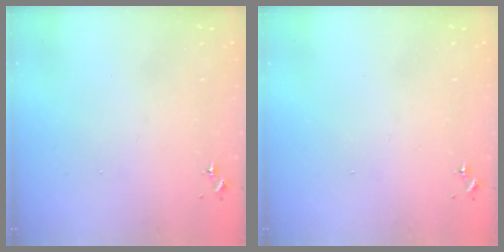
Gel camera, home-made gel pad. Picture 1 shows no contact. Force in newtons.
{"total": 0.0}